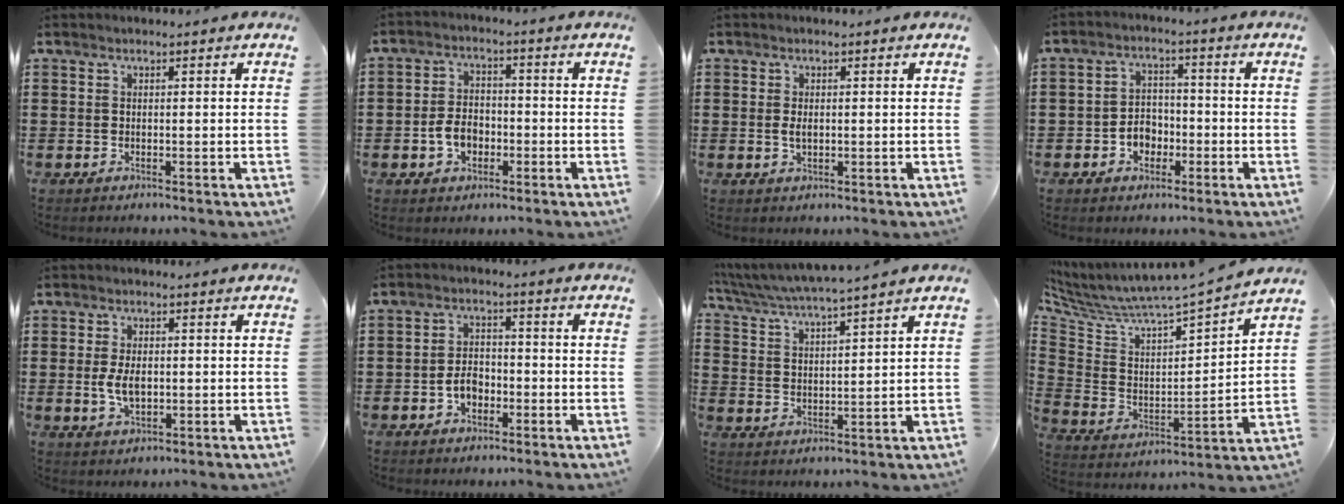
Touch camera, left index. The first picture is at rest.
{"total": 4.8, "force": [-1.7, 3.2, 3.1], "torque": [-0.073, 0.003, -0.036]}
{"total": 1.7, "force": [0.0, 0.8, 1.5], "torque": [-0.038, -0.001, -0.002]}
{"total": 4.2, "force": [-1.9, 3.2, 1.9], "torque": [-0.042, 0.008, -0.039]}
{"total": 4.7, "force": [-0.1, 2.5, 3.9], "torque": [-0.089, 0.001, -0.006]}
{"total": 3.7, "force": [-1.4, 2.5, 2.4], "torque": [-0.054, 0.002, -0.030]}
{"total": 4.0, "force": [3.7, -0.6, 1.5], "torque": [-0.046, -0.026, 0.058]}
{"total": 4.4, "force": [4.2, 0.3, 1.4], "torque": [-0.056, -0.055, 0.061]}